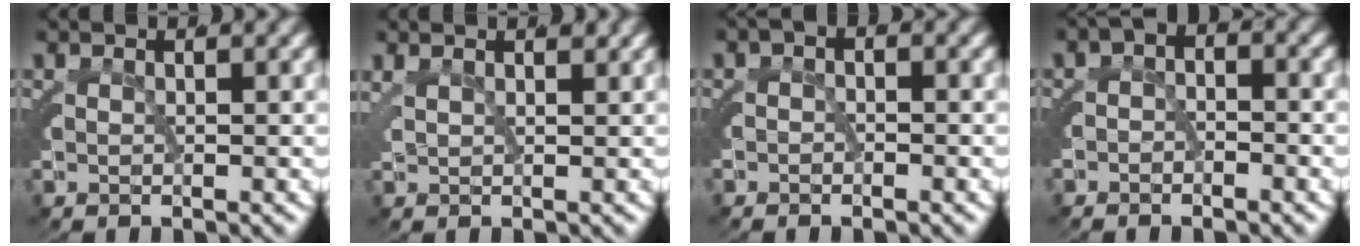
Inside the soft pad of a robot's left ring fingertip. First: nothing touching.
{"total": 1.3, "force": [1.2, 0.3, 0.5], "torque": [-0.007, -0.001, 0.025]}
{"total": 0.9, "force": [-0.9, -0.2, 0.1], "torque": [0.009, 0.000, -0.019]}
{"total": 1.3, "force": [-1.1, 0.5, 0.5], "torque": [0.007, -0.002, -0.025]}